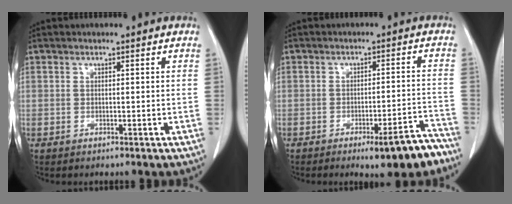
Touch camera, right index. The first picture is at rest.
{"total": 7.9, "force": [-5.7, 1.4, 5.3], "torque": [-0.053, 0.009, -0.074]}